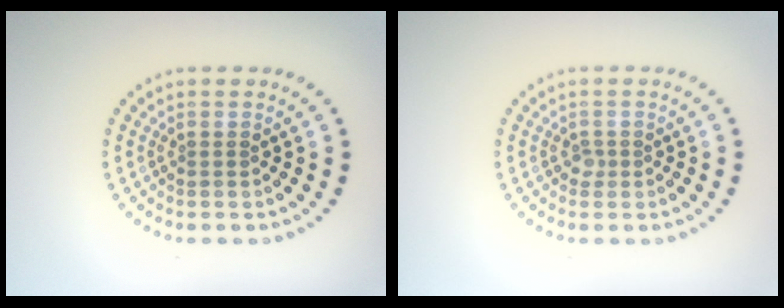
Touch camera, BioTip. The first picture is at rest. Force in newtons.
{"total": 0.8, "press": 0.5, "slide": 0.6}